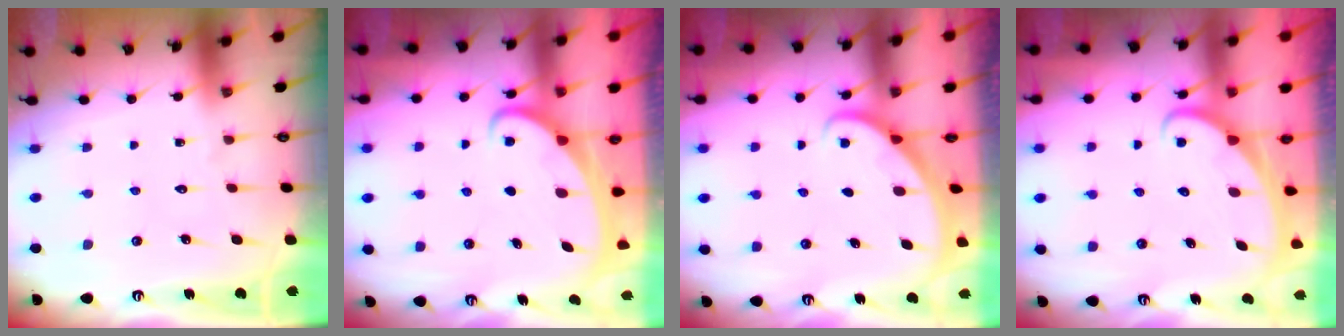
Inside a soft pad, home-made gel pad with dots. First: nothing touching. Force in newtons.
{"total": 2.0, "press": 2.0, "slide": 0.3}
{"total": 2.0, "press": 2.0, "slide": 0.1}
{"total": 2.1, "press": 2.1, "slide": 0.2}